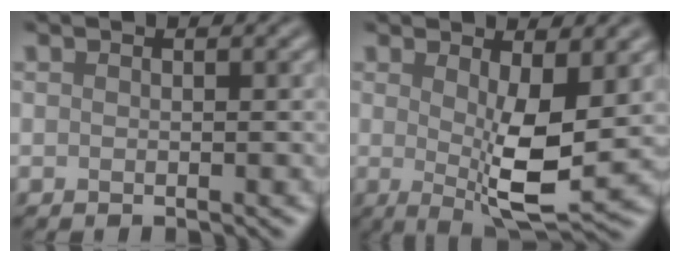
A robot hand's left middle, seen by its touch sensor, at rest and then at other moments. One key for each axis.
{"total": 6.6, "fx": 0.2, "fy": 1.7, "fz": 6.4, "tx": -0.104, "ty": -0.018, "tz": 0.008}